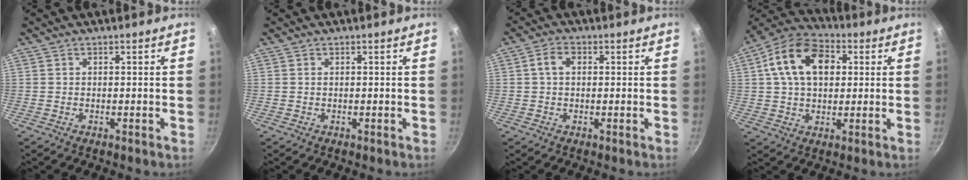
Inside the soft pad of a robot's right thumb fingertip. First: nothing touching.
{"total": 0.0}
{"total": 3.2, "force": [0.5, 2.2, 2.3], "torque": [-0.042, 0.008, 0.004]}
{"total": 14.8, "force": [3.5, 10.0, 10.3], "torque": [-0.154, 0.016, 0.043]}